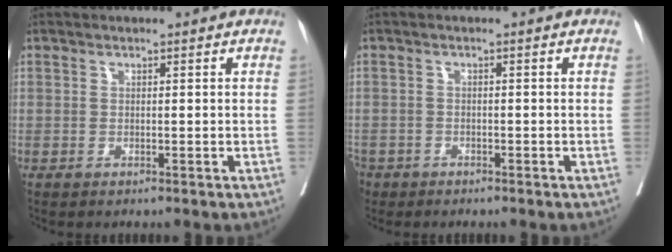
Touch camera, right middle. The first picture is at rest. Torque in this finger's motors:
{"motor_torque": [0.38, -0.33, 1.05, 0.21]}